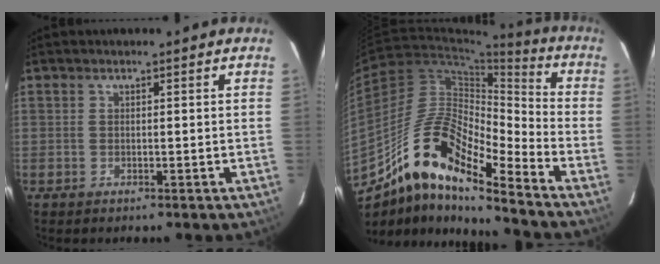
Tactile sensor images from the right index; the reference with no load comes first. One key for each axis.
{"total": 17.5, "fx": -11.8, "fy": 4.3, "fz": 12.2, "tx": -0.227, "ty": 0.025, "tz": -0.207}